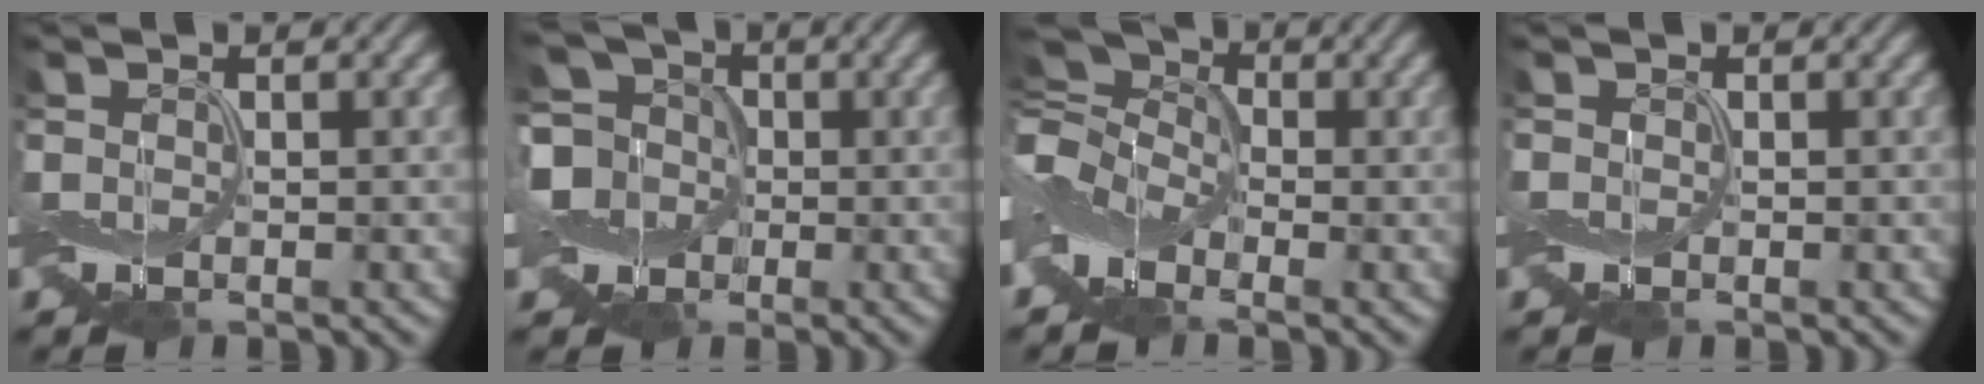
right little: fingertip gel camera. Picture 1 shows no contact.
{"total": 6.4, "force": [-1.3, 5.7, 2.7], "torque": [-0.067, 0.017, -0.047]}
{"total": 7.2, "force": [-1.0, 5.2, 4.9], "torque": [-0.116, 0.019, -0.039]}
{"total": 0.0}